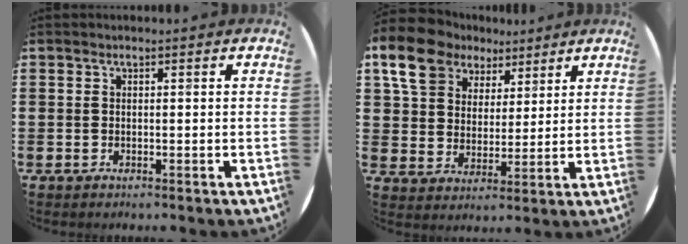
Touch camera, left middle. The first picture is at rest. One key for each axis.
{"total": 9.9, "fx": 7.0, "fy": 6.1, "fz": 3.3, "tx": -0.087, "ty": -0.007, "tz": 0.131}